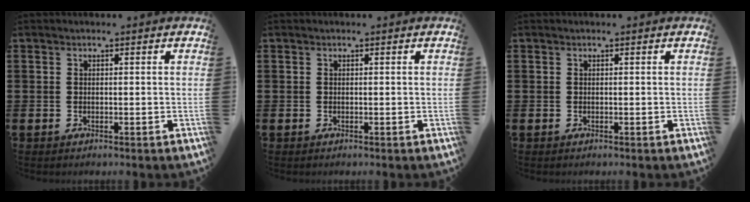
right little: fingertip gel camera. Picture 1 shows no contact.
{"total": 0.0}
{"total": 0.0}